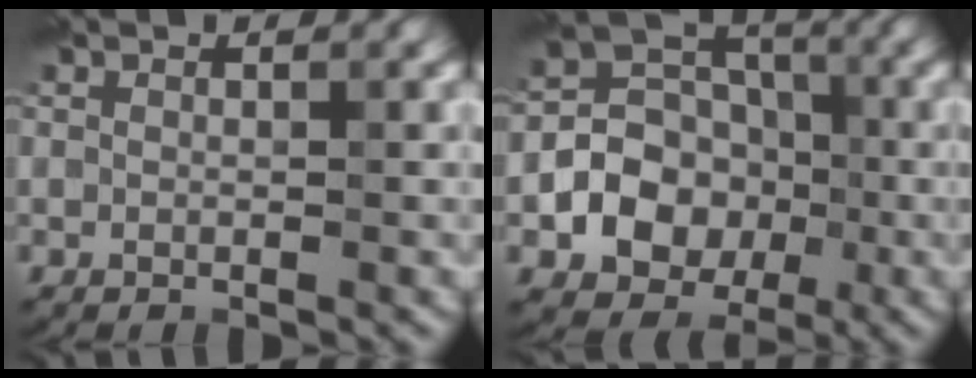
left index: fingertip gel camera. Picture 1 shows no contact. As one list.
[{"total": 7.1, "force": [-1.9, 5.8, 3.6], "torque": [-0.048, -0.002, -0.043]}]